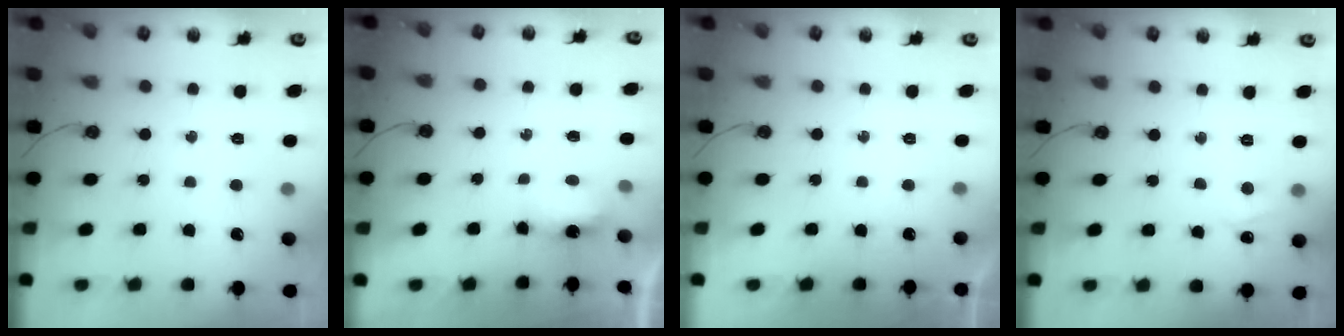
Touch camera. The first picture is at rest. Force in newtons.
{"total": 4.3, "press": 4.2, "slide": 0.7}
{"total": 0.0}
{"total": 3.1, "press": 3.0, "slide": 0.4}